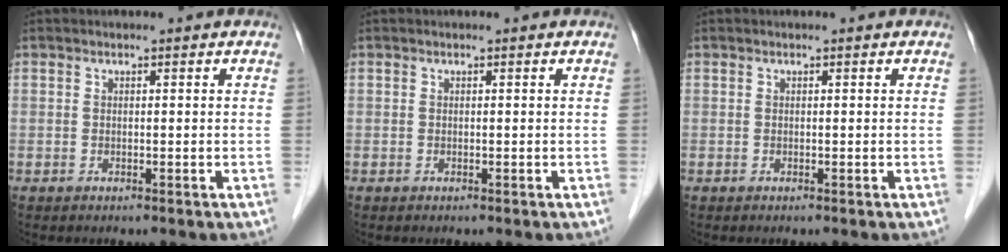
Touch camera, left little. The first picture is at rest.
{"total": 0.0}
{"total": 0.0}